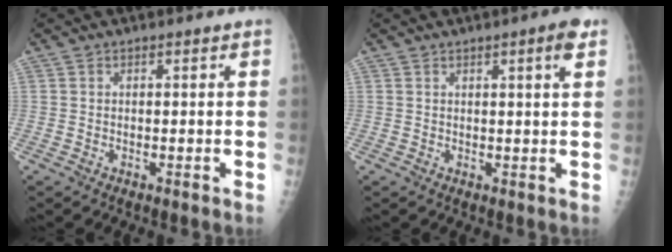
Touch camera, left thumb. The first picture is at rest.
{"total": 3.5, "force": [1.9, 0.2, 3.0], "torque": [-0.039, -0.007, 0.024]}